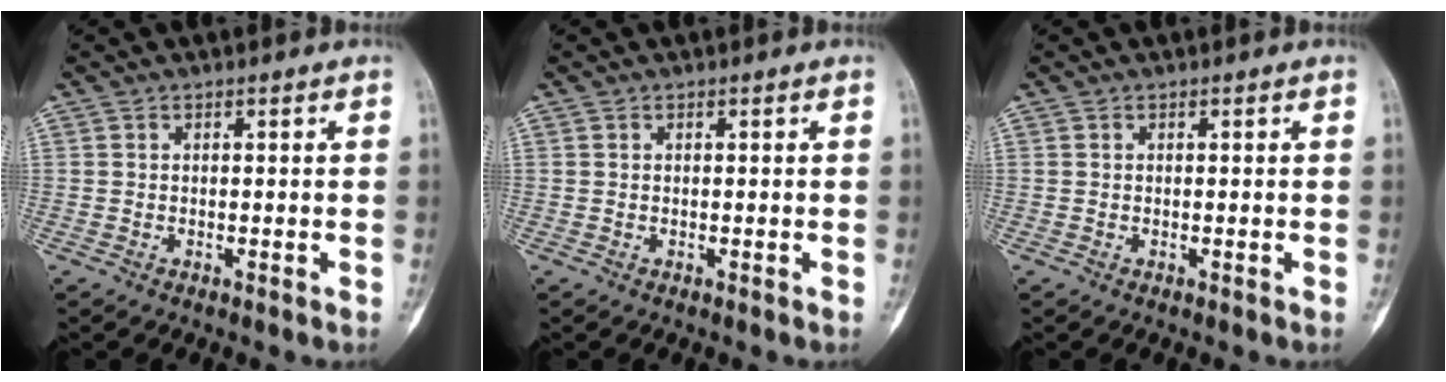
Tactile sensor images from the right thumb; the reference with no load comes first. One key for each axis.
{"total": 0.0}
{"total": 0.0}